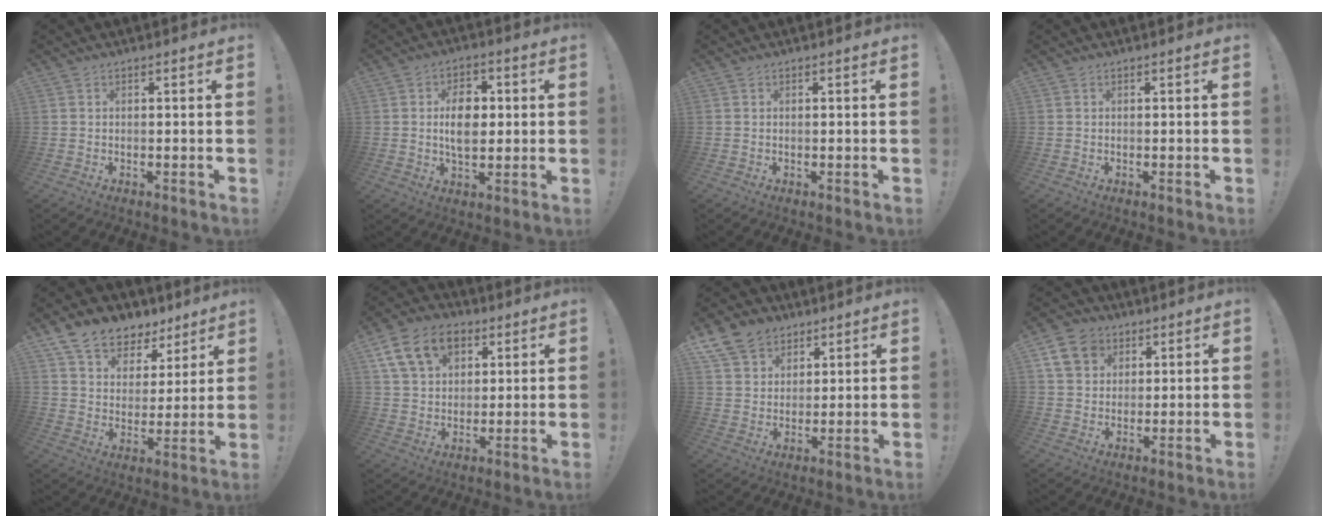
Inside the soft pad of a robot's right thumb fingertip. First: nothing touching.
{"total": 9.4, "force": [0.7, 6.3, 6.9], "torque": [-0.113, 0.003, 0.006]}
{"total": 0.0}
{"total": 0.0}
{"total": 10.7, "force": [8.1, 6.5, 2.9], "torque": [-0.050, -0.063, 0.154]}
{"total": 15.3, "force": [6.8, 10.8, 8.5], "torque": [-0.126, -0.024, 0.132]}
{"total": 10.4, "force": [6.6, 7.5, 2.8], "torque": [-0.050, -0.040, 0.134]}
{"total": 10.4, "force": [4.7, 8.3, 4.2], "torque": [-0.067, -0.015, 0.096]}